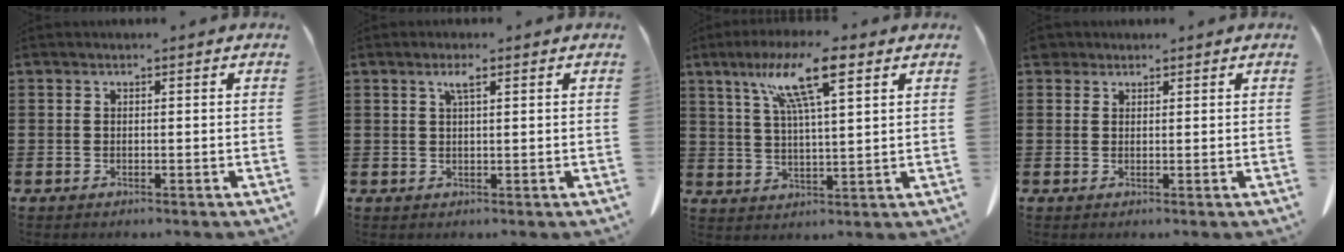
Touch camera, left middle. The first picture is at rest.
{"total": 2.2, "force": [1.0, 0.4, 1.9], "torque": [-0.039, 0.004, 0.016]}
{"total": 10.9, "force": [6.2, 1.7, 8.8], "torque": [-0.176, 0.000, 0.102]}
{"total": 1.7, "force": [1.4, 0.9, 0.3], "torque": [-0.011, 0.006, 0.028]}